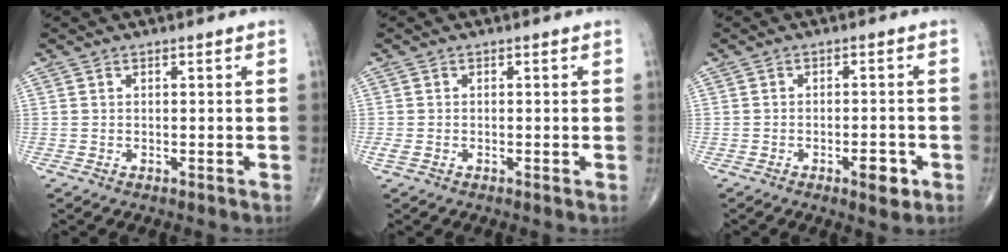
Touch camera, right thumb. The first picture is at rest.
{"total": 1.4, "force": [-0.5, 0.7, 1.1], "torque": [-0.032, -0.003, -0.010]}
{"total": 4.1, "force": [-1.9, 1.6, 3.2], "torque": [-0.039, 0.006, -0.023]}